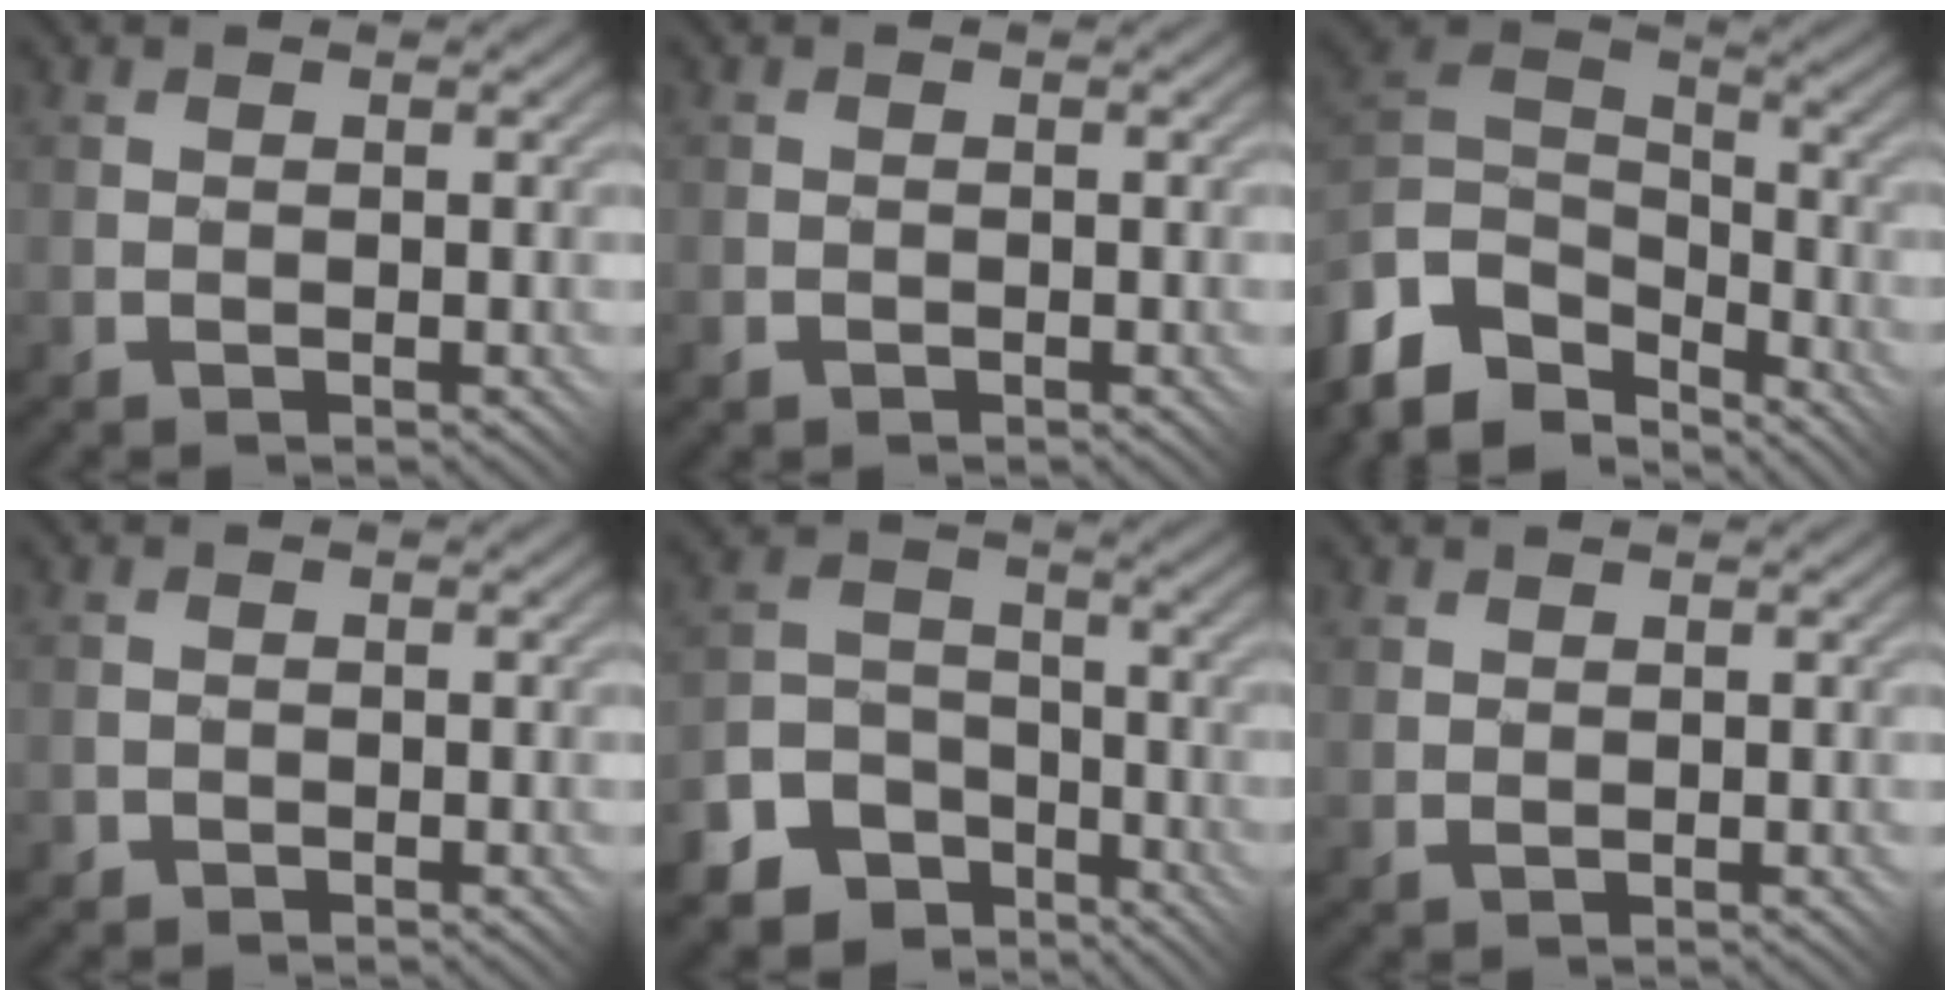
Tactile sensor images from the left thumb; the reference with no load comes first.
{"total": 0.7, "force": [-0.5, 0.5, -0.1], "torque": [0.004, -0.002, -0.010]}
{"total": 10.8, "force": [-7.0, 6.4, 5.1], "torque": [-0.151, 0.003, -0.131]}
{"total": 1.1, "force": [-0.6, 0.8, -0.4], "torque": [0.014, 0.006, -0.012]}
{"total": 10.3, "force": [-6.9, 7.0, 3.0], "torque": [-0.093, -0.015, -0.117]}
{"total": 1.2, "force": [0.9, 0.8, 0.3], "torque": [-0.014, -0.002, 0.018]}